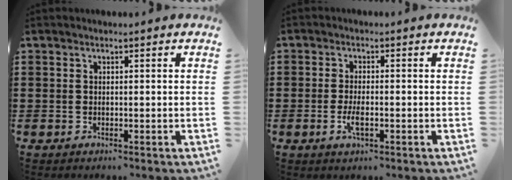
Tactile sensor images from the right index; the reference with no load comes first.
{"total": 3.0, "force": [-0.9, 1.0, 2.7], "torque": [-0.063, -0.005, -0.020]}